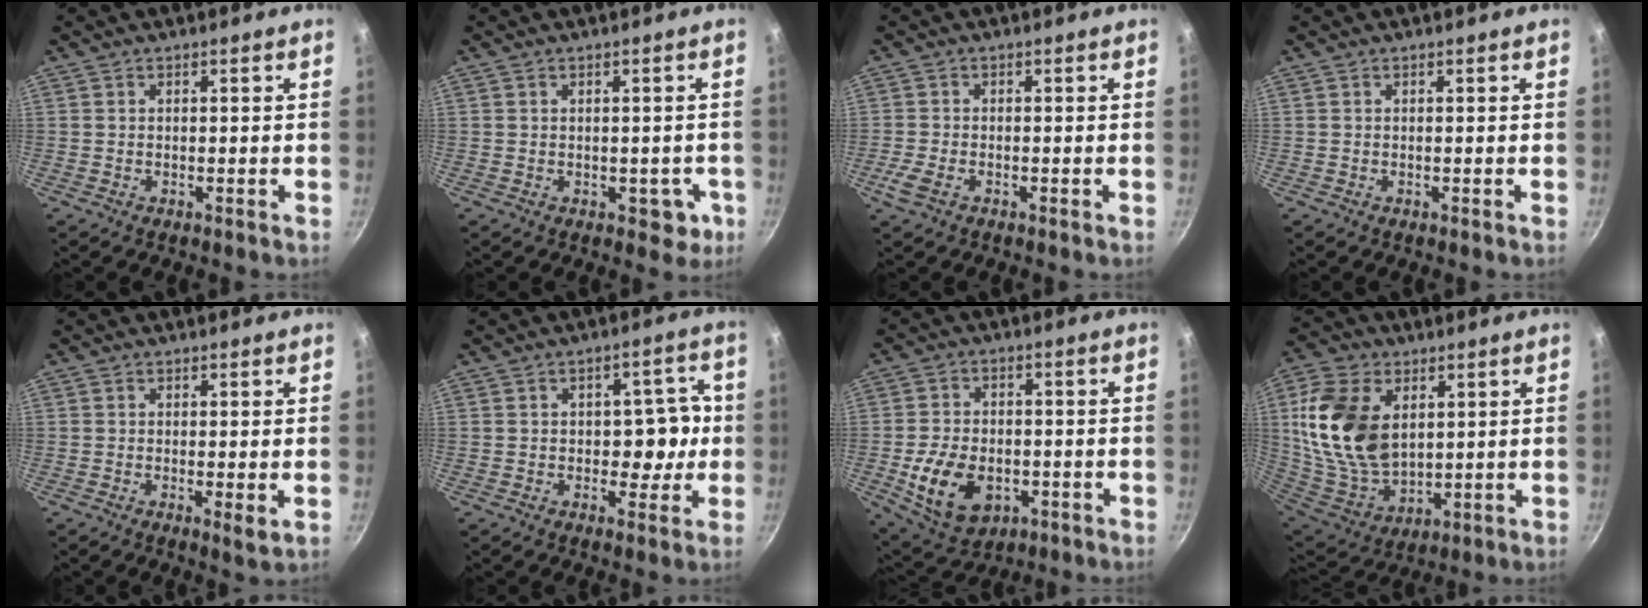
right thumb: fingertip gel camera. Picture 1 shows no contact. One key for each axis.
{"total": 4.2, "fx": -1.0, "fy": 3.0, "fz": 2.7, "tx": -0.006, "ty": 0.017, "tz": -0.002}
{"total": 3.4, "fx": -1.6, "fy": 1.8, "fz": 2.4, "tx": -0.058, "ty": 0.002, "tz": -0.034}
{"total": 0.0}
{"total": 2.4, "fx": 0.0, "fy": 0.6, "fz": 2.3, "tx": -0.037, "ty": -0.011, "tz": -0.003}
{"total": 7.7, "fx": -0.7, "fy": 5.3, "fz": 5.5, "tx": -0.022, "ty": 0.018, "tz": -0.011}
{"total": 13.2, "fx": -3.4, "fy": 9.0, "fz": 9.0, "tx": -0.145, "ty": 0.007, "tz": -0.045}
{"total": 19.8, "fx": 4.7, "fy": 12.9, "fz": 14.3, "tx": -0.260, "ty": -0.021, "tz": 0.101}